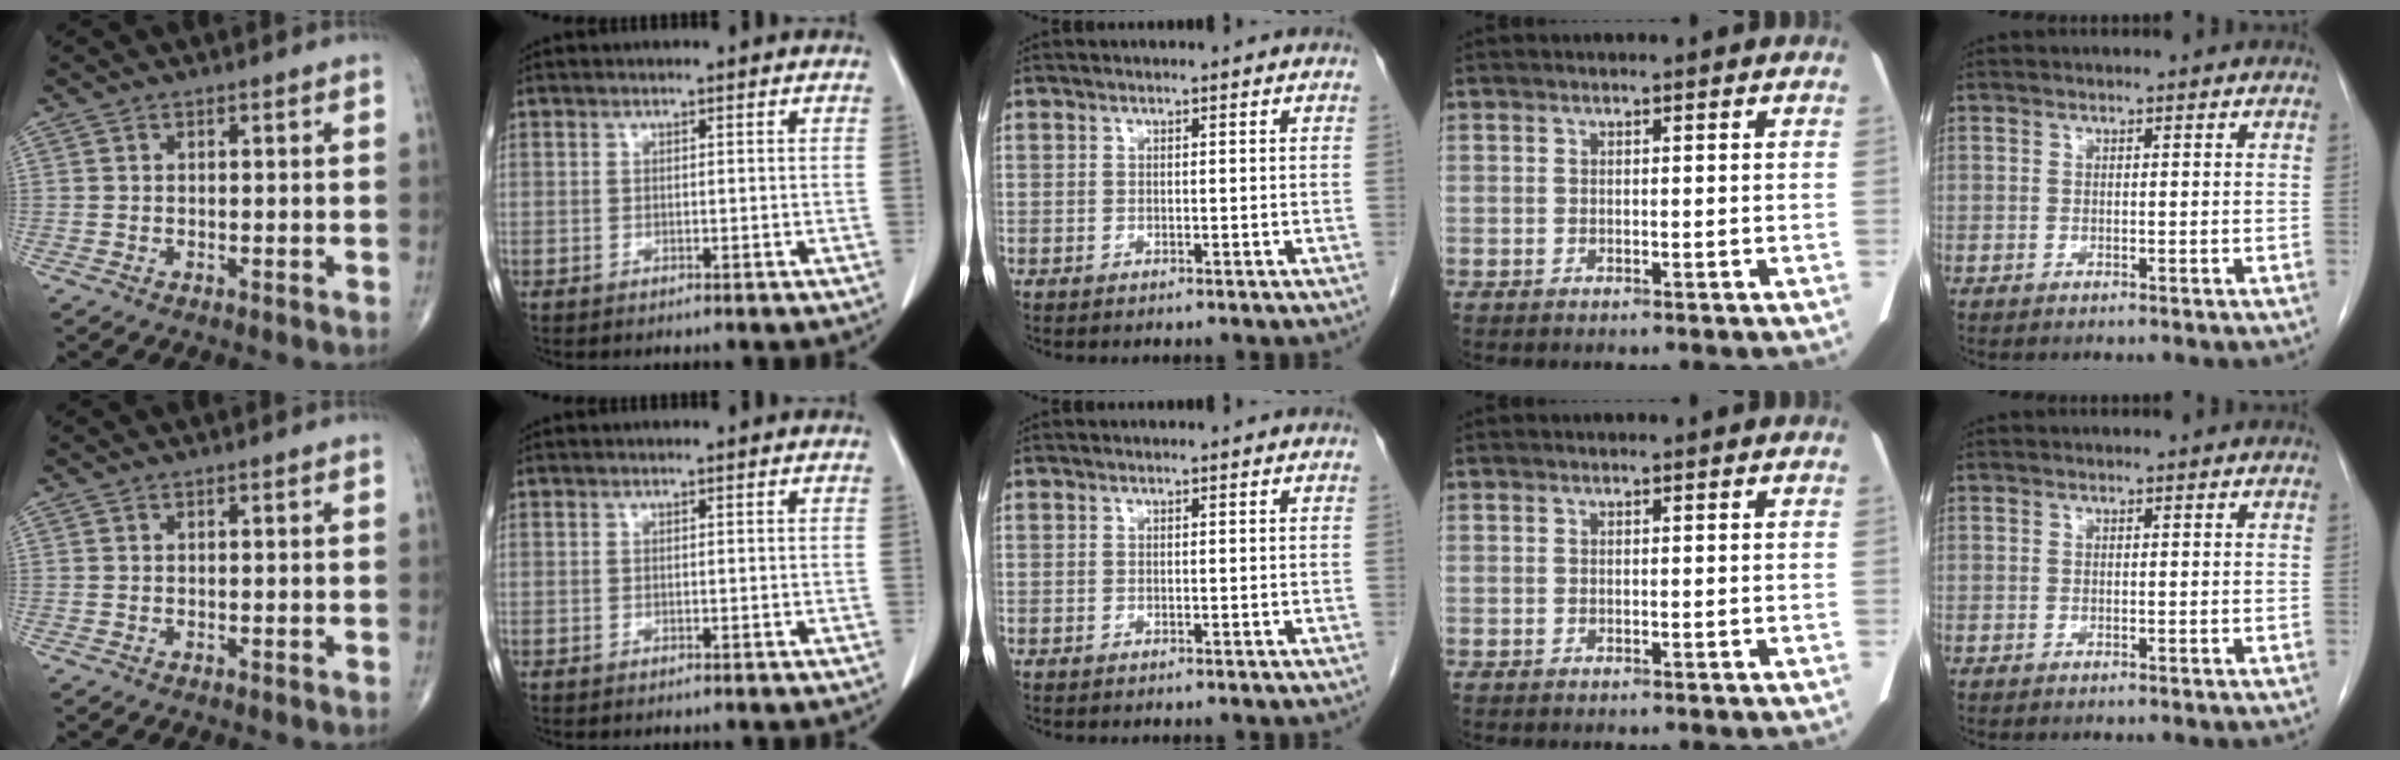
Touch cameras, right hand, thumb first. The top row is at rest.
{}